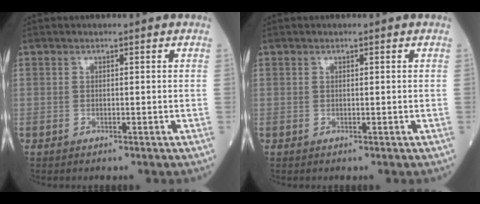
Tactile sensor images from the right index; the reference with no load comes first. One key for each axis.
{"total": 0.0}